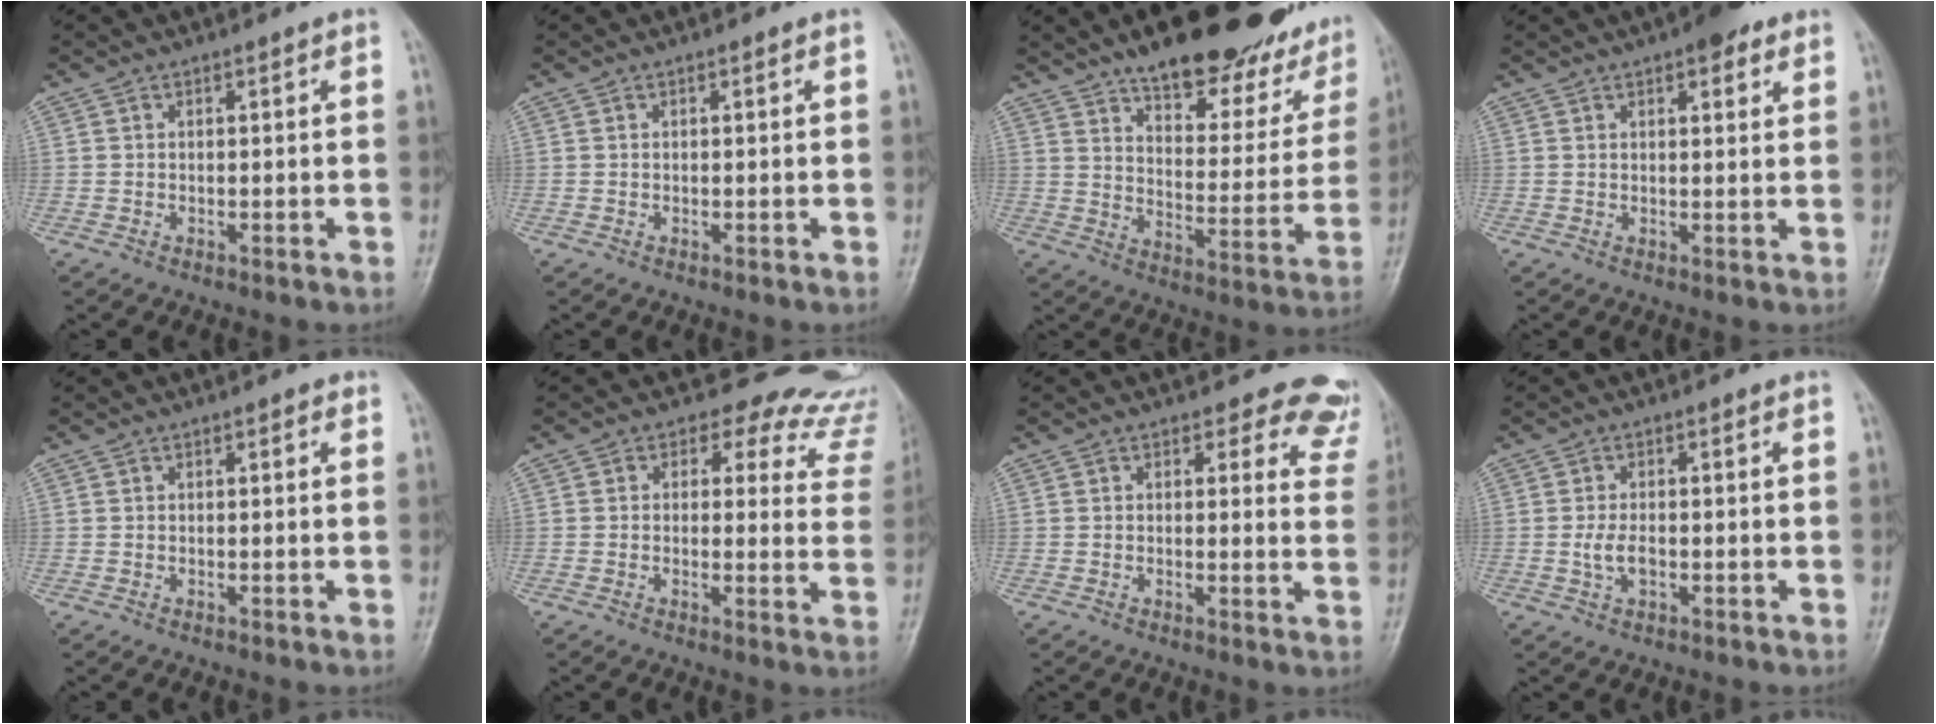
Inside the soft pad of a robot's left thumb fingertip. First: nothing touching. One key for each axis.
{"total": 0.0}
{"total": 25.9, "fx": 18.3, "fy": 9.9, "fz": 15.5, "tx": -0.165, "ty": -0.060, "tz": 0.242}
{"total": 5.7, "fx": 3.3, "fy": 2.3, "fz": 4.0, "tx": -0.036, "ty": -0.009, "tz": 0.038}
{"total": 0.7, "fx": 0.4, "fy": 0.4, "fz": 0.5, "tx": -0.004, "ty": -0.001, "tz": 0.002}
{"total": 15.9, "fx": 13.8, "fy": 7.4, "fz": 3.0, "tx": 0.028, "ty": -0.078, "tz": 0.118}
{"total": 10.3, "fx": 9.3, "fy": 4.4, "fz": 1.1, "tx": 0.049, "ty": -0.059, "tz": 0.061}
{"total": 3.4, "fx": -0.6, "fy": 1.9, "fz": 2.7, "tx": -0.054, "ty": 0.001, "tz": -0.012}